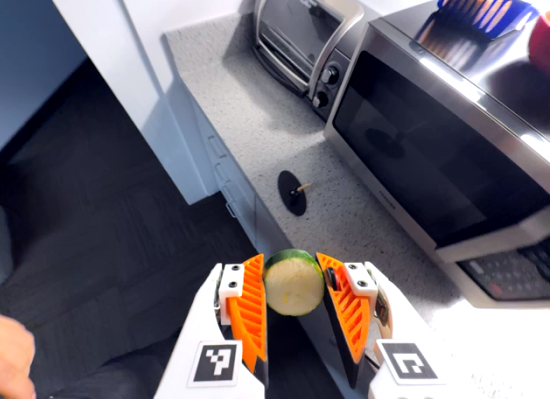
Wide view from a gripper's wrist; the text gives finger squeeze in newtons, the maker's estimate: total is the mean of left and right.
{"total": 11.0, "left": 11.0, "right": 11.0}